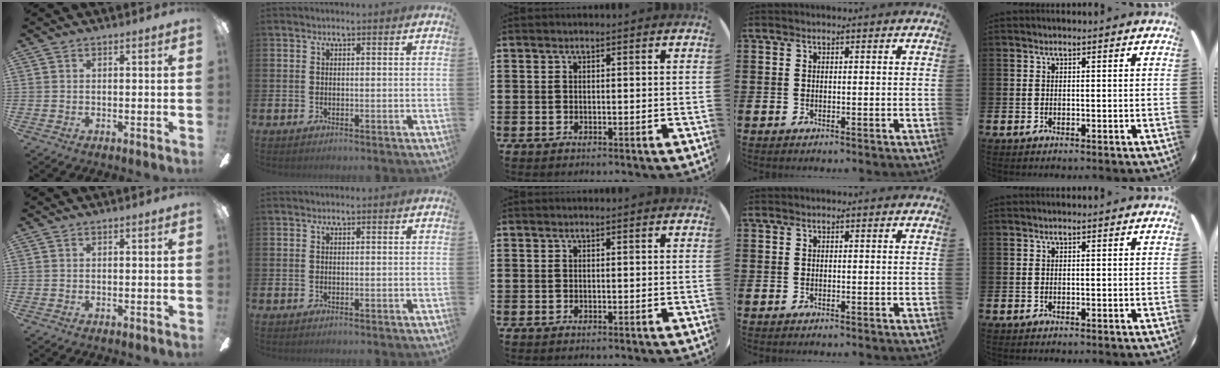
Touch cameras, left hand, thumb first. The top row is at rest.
{}